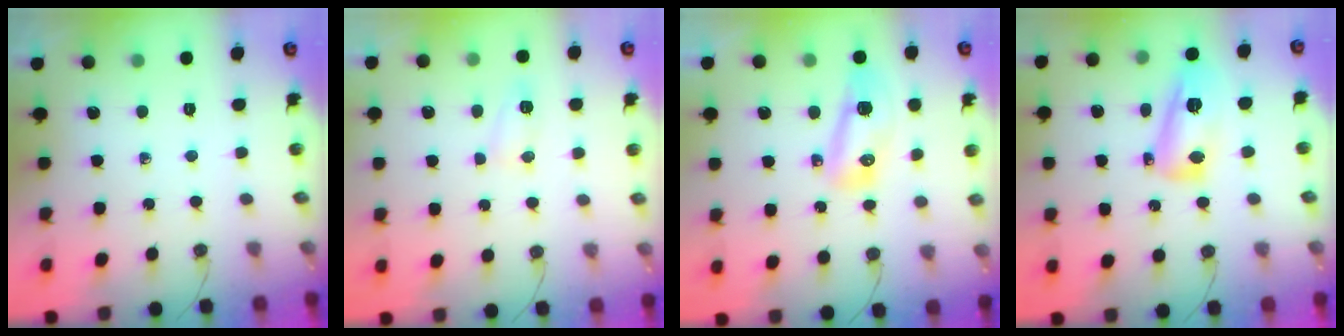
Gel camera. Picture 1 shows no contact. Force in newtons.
{"total": 6.0, "press": 6.0, "slide": 0.7}
{"total": 9.4, "press": 9.3, "slide": 1.2}
{"total": 14.1, "press": 14.1, "slide": 1.3}